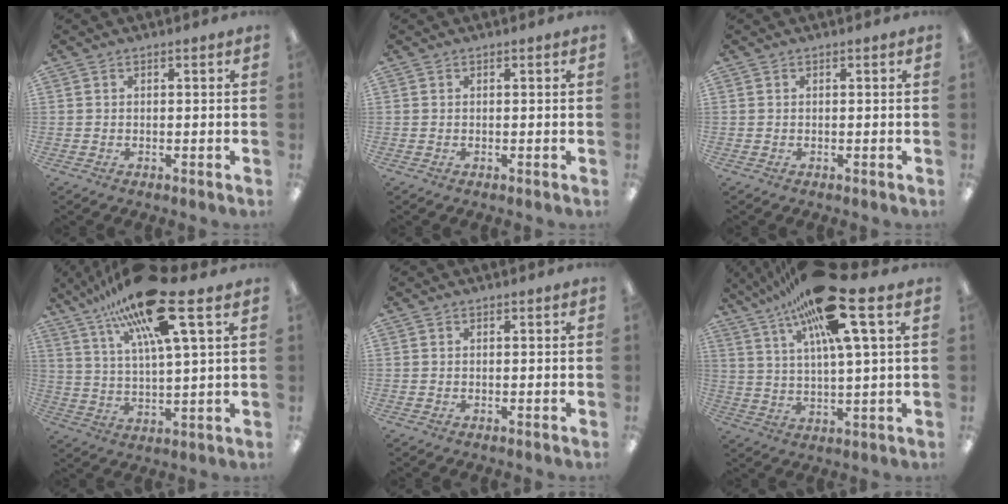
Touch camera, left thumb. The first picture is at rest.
{"total": 0.0}
{"total": 0.0}
{"total": 19.8, "force": [12.7, 4.2, 14.6], "torque": [-0.259, -0.049, 0.204]}
{"total": 0.0}
{"total": 19.8, "force": [11.7, 4.2, 15.4], "torque": [-0.269, -0.039, 0.185]}